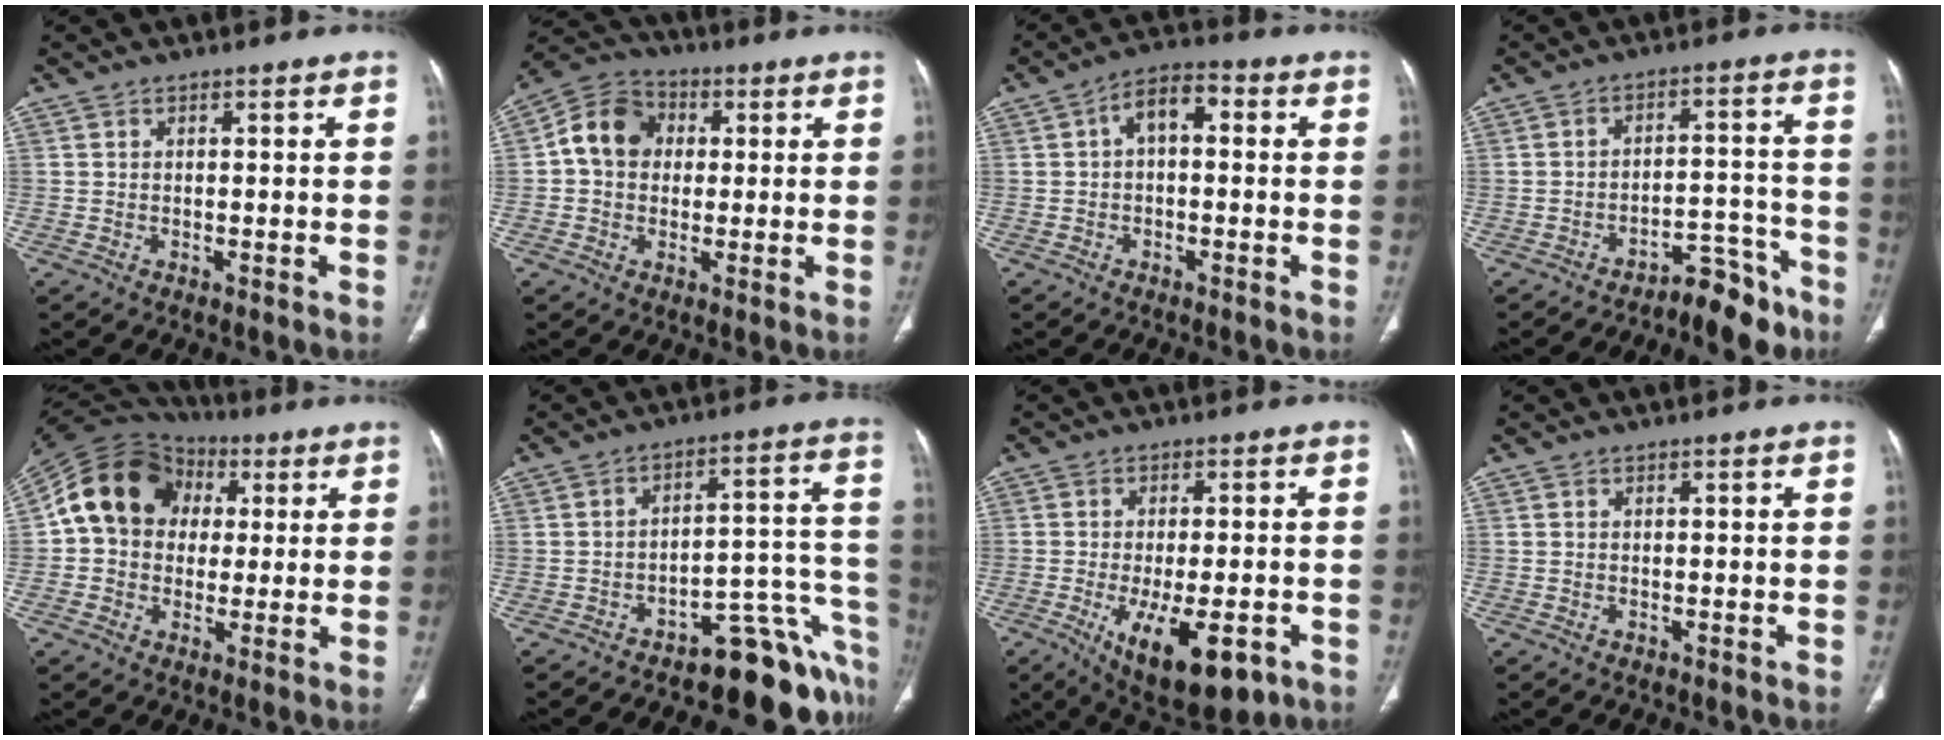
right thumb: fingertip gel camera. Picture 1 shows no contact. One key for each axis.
{"total": 9.7, "fx": 1.1, "fy": 8.1, "fz": 5.2, "tx": -0.076, "ty": 0.023, "tz": 0.005}
{"total": 5.8, "fx": 0.5, "fy": 3.3, "fz": 4.7, "tx": -0.067, "ty": 0.024, "tz": -0.002}
{"total": 8.0, "fx": -6.8, "fy": 3.0, "fz": 2.9, "tx": -0.013, "ty": 0.084, "tz": -0.103}
{"total": 15.6, "fx": 2.7, "fy": 13.0, "fz": 8.3, "tx": -0.133, "ty": 0.031, "tz": 0.039}
{"total": 15.2, "fx": -11.0, "fy": 6.0, "fz": 8.6, "tx": -0.025, "ty": 0.125, "tz": -0.148}
{"total": 15.3, "fx": -6.5, "fy": 6.3, "fz": 12.3, "tx": -0.183, "ty": 0.002, "tz": -0.081}
{"total": 0.0}